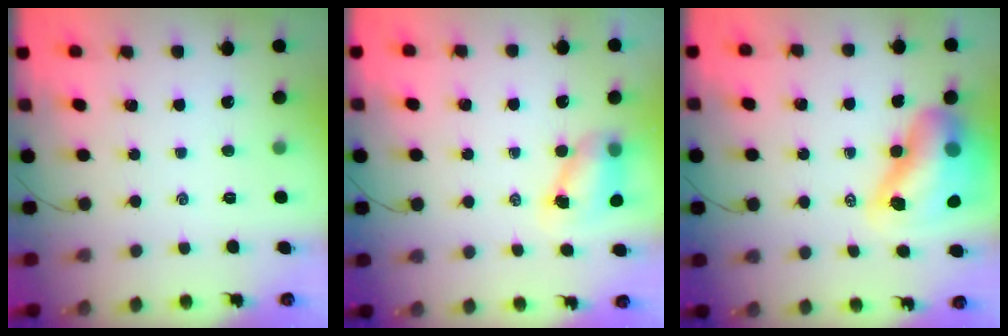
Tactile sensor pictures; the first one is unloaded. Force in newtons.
{"total": 6.9, "press": 6.8, "slide": 0.9}
{"total": 16.2, "press": 15.5, "slide": 4.5}